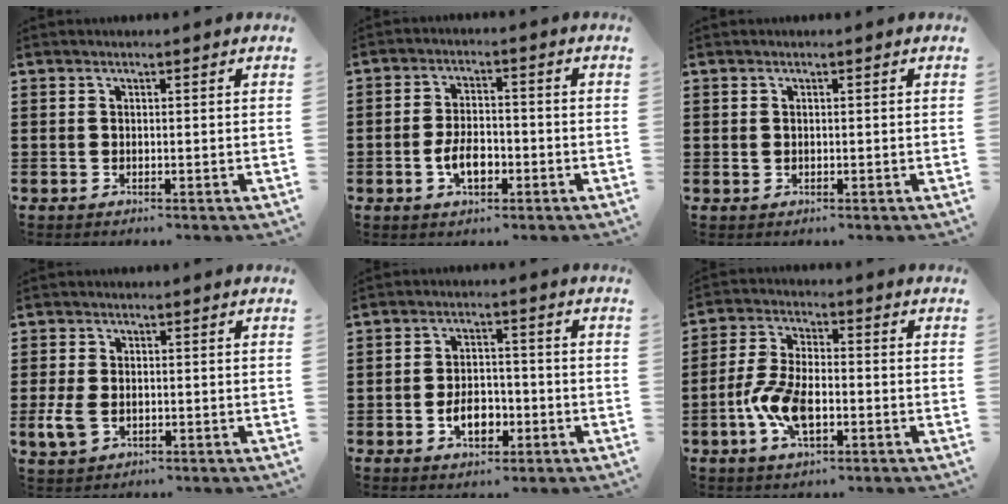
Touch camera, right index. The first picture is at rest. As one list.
[{"total": 5.3, "force": [-1.7, 2.8, 4.1], "torque": [-0.079, -0.002, -0.033]}, {"total": 0.6, "force": [0.2, 0.6, 0.0], "torque": [-0.002, 0.003, 0.004]}, {"total": 3.5, "force": [-0.8, 2.3, 2.5], "torque": [-0.069, -0.007, -0.020]}, {"total": 5.1, "force": [-1.9, 3.1, 3.6], "torque": [-0.050, 0.000, -0.035]}, {"total": 8.3, "force": [-2.5, 3.9, 6.9], "torque": [-0.163, -0.007, -0.049]}]